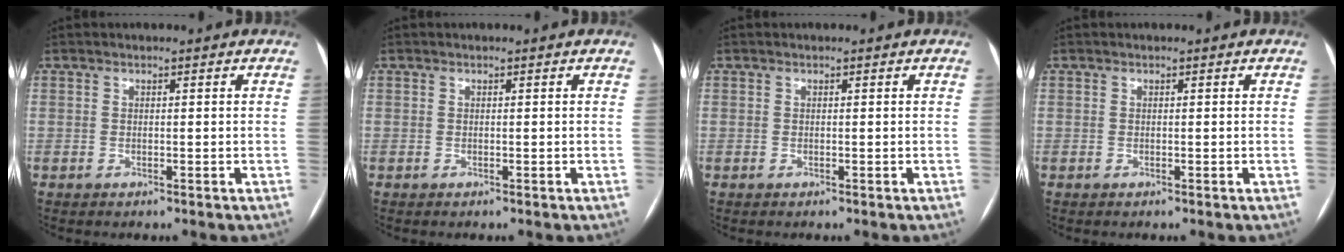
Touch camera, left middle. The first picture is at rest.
{"total": 0.0}
{"total": 0.0}
{"total": 0.0}